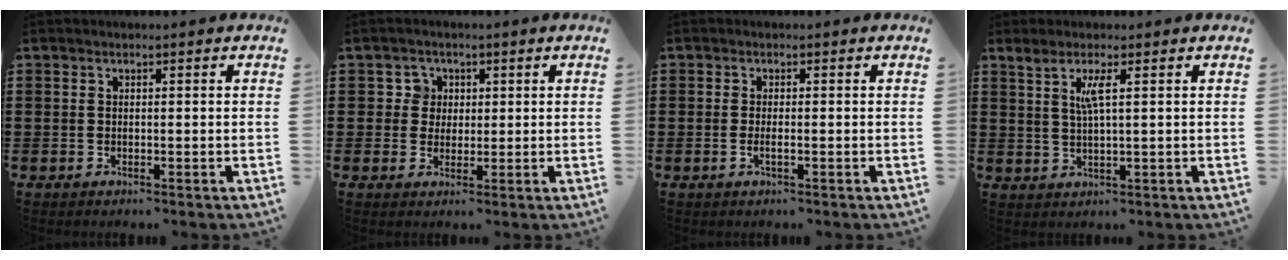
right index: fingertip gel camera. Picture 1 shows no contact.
{"total": 3.3, "force": [0.8, 3.1, 0.5], "torque": [-0.020, 0.008, 0.010]}
{"total": 1.1, "force": [-0.3, 0.0, 1.1], "torque": [-0.022, -0.006, -0.004]}
{"total": 3.3, "force": [1.2, -0.1, 3.0], "torque": [-0.064, -0.003, 0.019]}